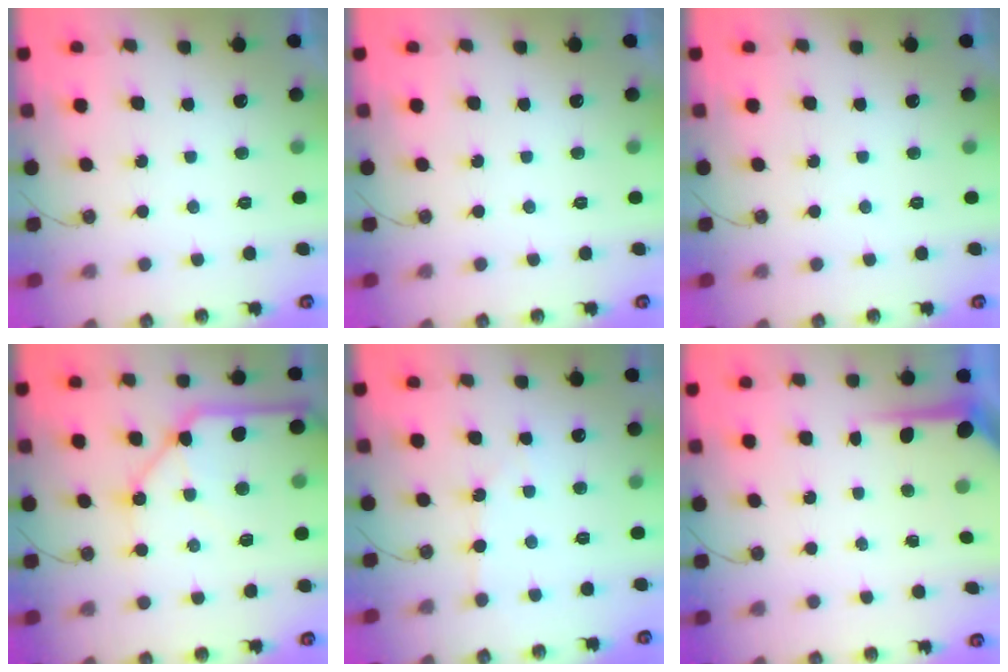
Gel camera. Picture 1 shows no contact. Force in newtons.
{"total": 0.0}
{"total": 0.0}
{"total": 17.1, "press": 17.0, "slide": 1.9}
{"total": 3.1, "press": 3.1, "slide": 0.3}
{"total": 5.3, "press": 5.3, "slide": 0.4}